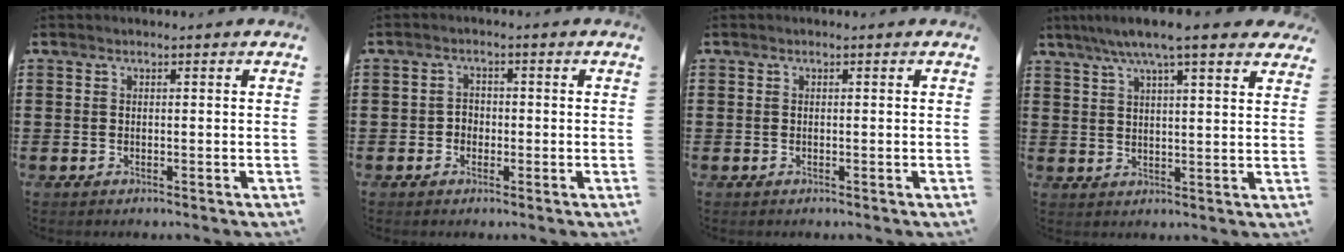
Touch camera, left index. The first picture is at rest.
{"total": 1.7, "force": [-0.8, 1.4, 0.6], "torque": [-0.016, 0.003, -0.019]}
{"total": 0.0}
{"total": 7.2, "force": [5.6, 0.5, 4.4], "torque": [-0.100, -0.007, 0.099]}